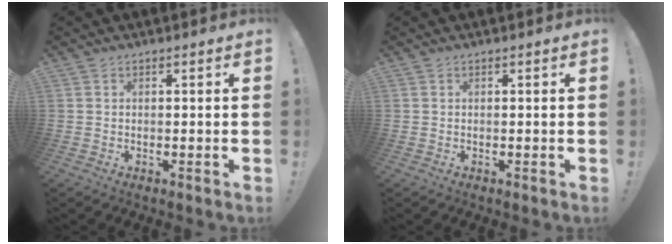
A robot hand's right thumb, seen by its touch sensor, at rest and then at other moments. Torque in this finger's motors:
{"motor_torque": [-0.13, -0.02, -0.06, 0.13, 0.00]}